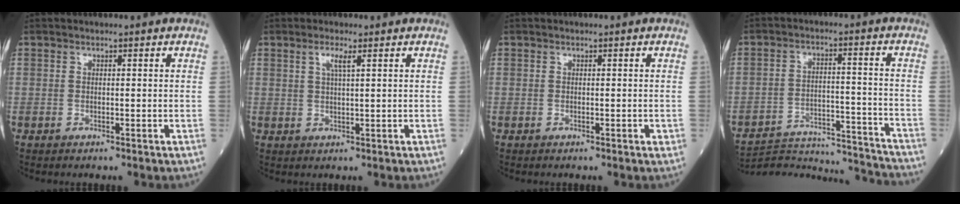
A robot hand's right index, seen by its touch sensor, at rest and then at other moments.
{"total": 2.4, "force": [1.2, 0.0, 2.0], "torque": [-0.046, 0.002, 0.024]}
{"total": 0.6, "force": [-0.2, 0.2, 0.5], "torque": [-0.007, 0.000, -0.001]}
{"total": 18.6, "force": [-18.5, 0.9, 2.4], "torque": [-0.046, 0.010, -0.261]}